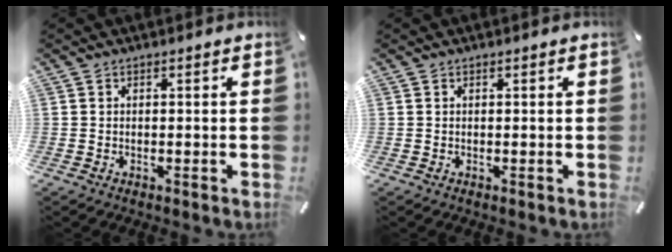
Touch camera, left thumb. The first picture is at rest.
{"total": 0.0}